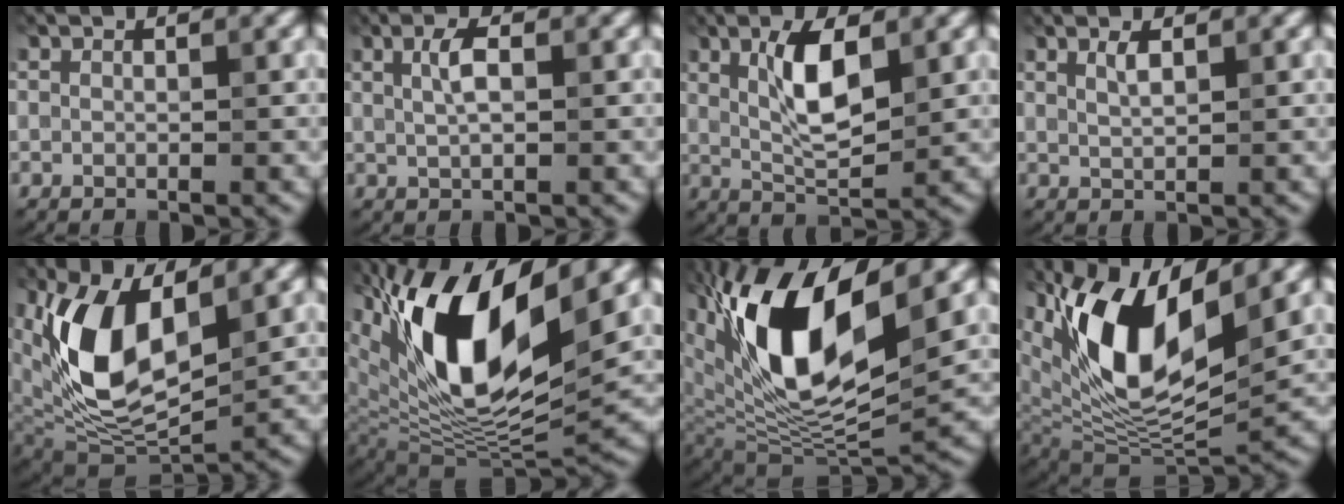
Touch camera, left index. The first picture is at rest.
{"total": 2.2, "force": [0.6, 0.6, 2.1], "torque": [-0.040, 0.005, 0.012]}
{"total": 5.2, "force": [1.5, 1.6, 4.7], "torque": [-0.091, 0.001, 0.028]}
{"total": 1.5, "force": [0.8, 0.4, 1.1], "torque": [-0.019, 0.003, 0.014]}
{"total": 9.8, "force": [2.4, 5.4, 7.8], "torque": [-0.163, -0.018, 0.042]}
{"total": 15.7, "force": [6.3, 6.4, 12.8], "torque": [-0.238, 0.010, 0.107]}
{"total": 13.9, "force": [5.3, 6.0, 11.4], "torque": [-0.216, -0.002, 0.099]}
{"total": 12.3, "force": [5.2, 5.5, 9.7], "torque": [-0.181, -0.005, 0.102]}